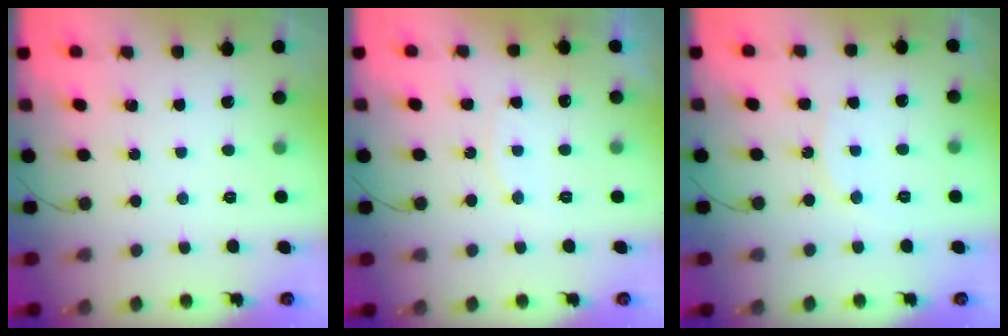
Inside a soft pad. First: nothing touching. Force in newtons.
{"total": 5.1, "press": 5.1, "slide": 0.5}
{"total": 8.2, "press": 8.2, "slide": 0.5}